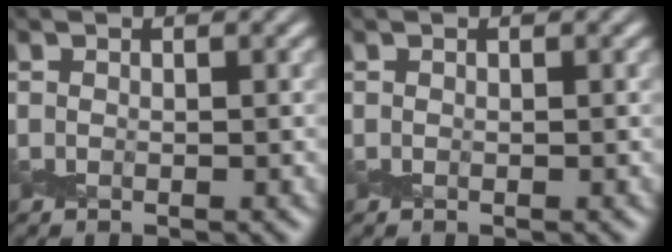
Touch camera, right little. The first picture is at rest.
{"total": 0.0}